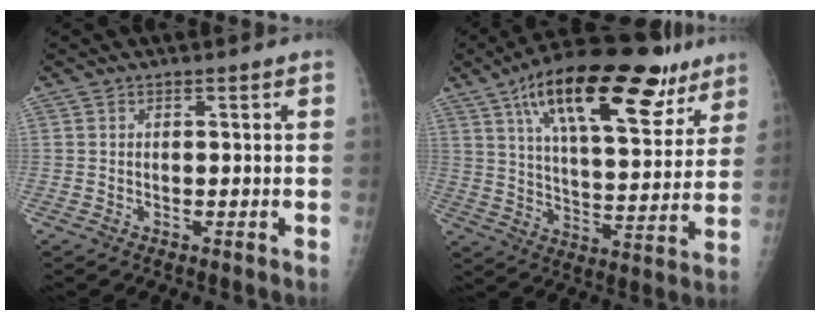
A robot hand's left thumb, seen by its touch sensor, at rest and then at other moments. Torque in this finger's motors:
{"motor_torque": [0.47, 0.60, 1.66, -1.11, 0.53]}